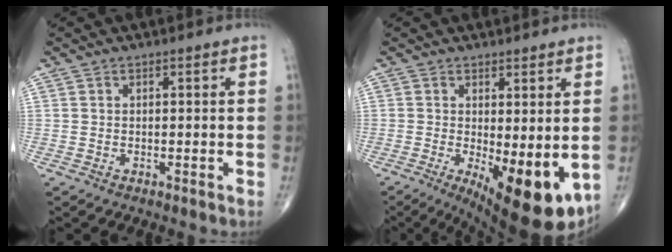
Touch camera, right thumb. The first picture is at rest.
{"total": 13.2, "force": [-2.7, 4.7, 12.0], "torque": [-0.166, -0.030, -0.023]}